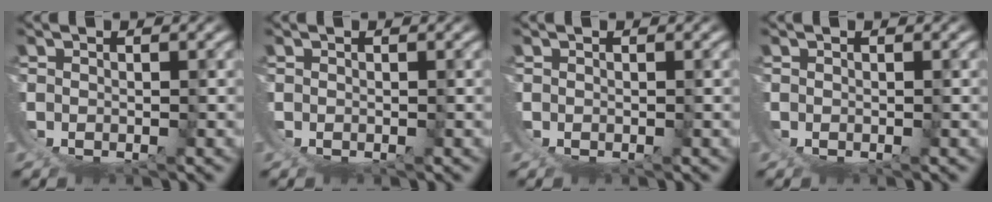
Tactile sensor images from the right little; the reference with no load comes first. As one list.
[{"total": 0.0}, {"total": 0.0}, {"total": 0.0}]